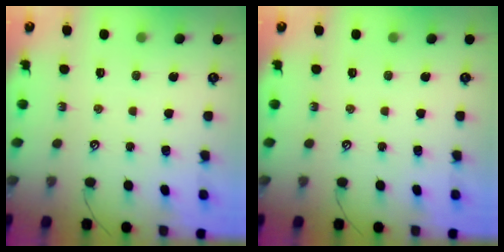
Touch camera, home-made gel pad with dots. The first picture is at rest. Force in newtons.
{"total": 0.0}